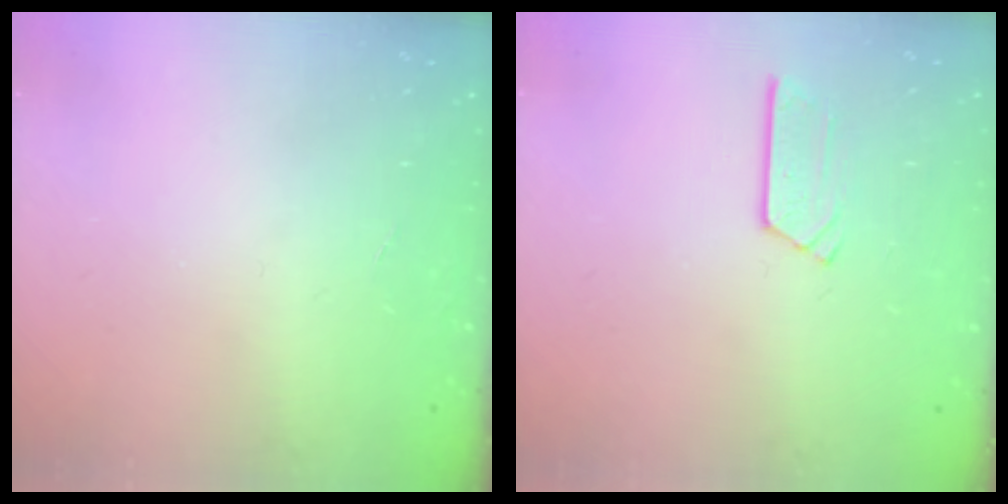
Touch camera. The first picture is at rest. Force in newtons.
{"total": 4.3, "press": 4.2, "slide": 0.4}